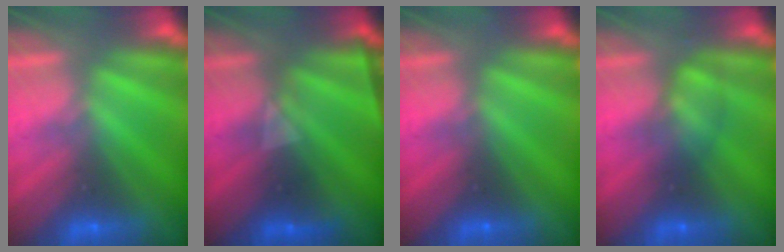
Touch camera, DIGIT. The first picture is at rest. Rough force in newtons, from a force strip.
{"total": 2.3}
{"total": 4.0}
{"total": 2.6}